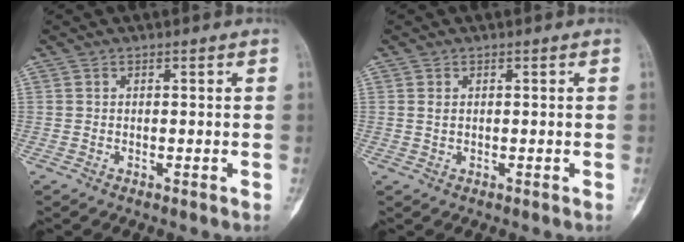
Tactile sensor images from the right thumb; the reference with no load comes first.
{"total": 0.9, "force": [0.2, 0.6, 0.6], "torque": [-0.012, 0.002, 0.006]}